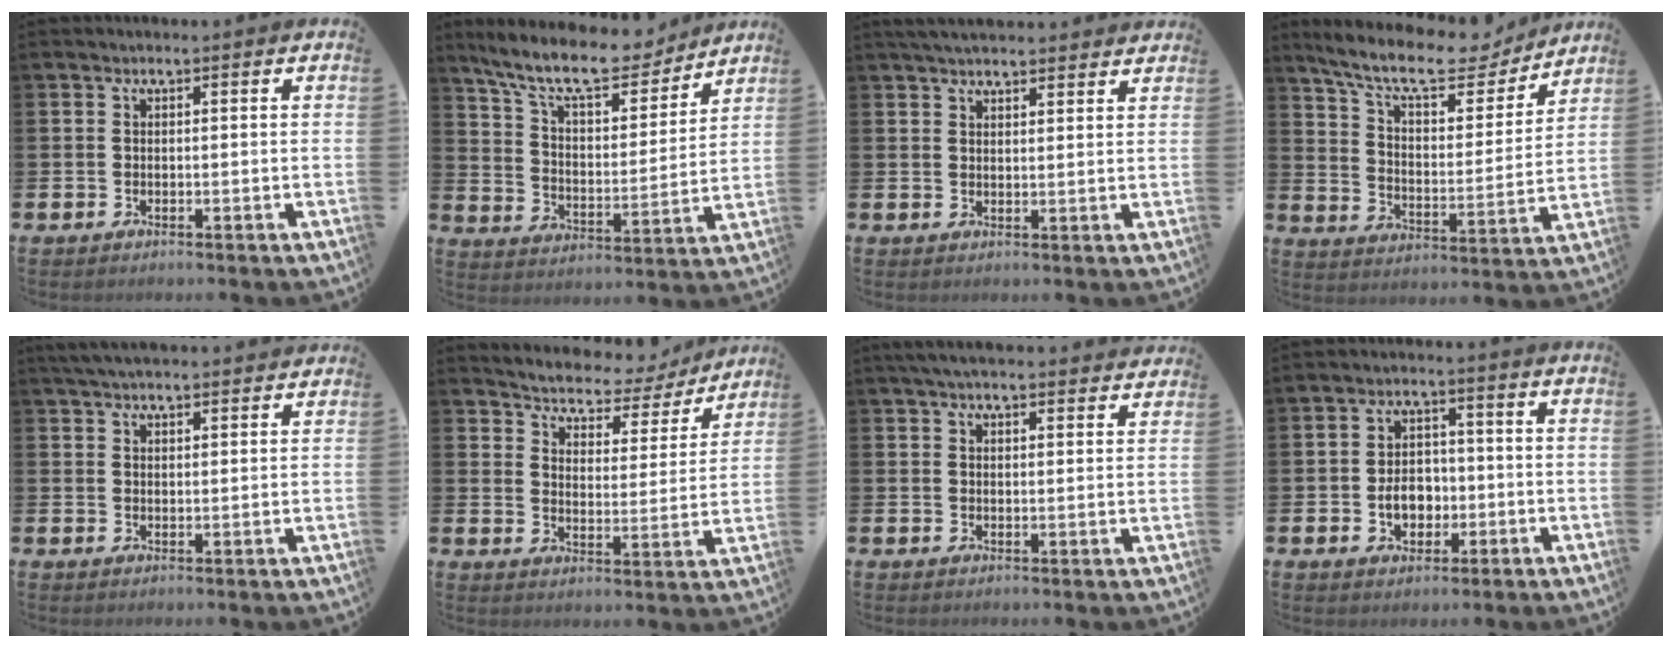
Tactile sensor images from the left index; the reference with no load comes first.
{"total": 11.8, "force": [10.4, 3.1, 4.6], "torque": [-0.118, -0.063, 0.182]}
{"total": 3.7, "force": [3.6, 0.5, 0.7], "torque": [-0.020, -0.011, 0.067]}
{"total": 11.0, "force": [9.7, 2.9, 4.3], "torque": [-0.111, -0.058, 0.166]}
{"total": 3.9, "force": [3.8, 0.4, 0.9], "torque": [-0.024, -0.010, 0.071]}
{"total": 5.5, "force": [5.2, 1.7, 0.4], "torque": [-0.031, -0.045, 0.083]}
{"total": 4.2, "force": [4.0, 0.4, 1.2], "torque": [-0.030, -0.012, 0.073]}
{"total": 4.8, "force": [-1.1, 3.6, 3.0], "torque": [-0.040, 0.000, -0.026]}